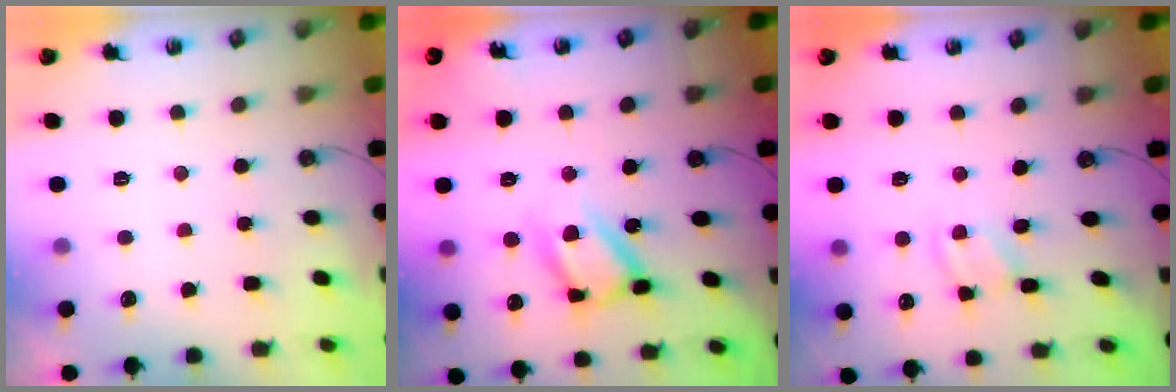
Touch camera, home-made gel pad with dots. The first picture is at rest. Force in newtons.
{"total": 14.9, "press": 14.8, "slide": 1.9}
{"total": 1.9, "press": 1.9, "slide": 0.3}